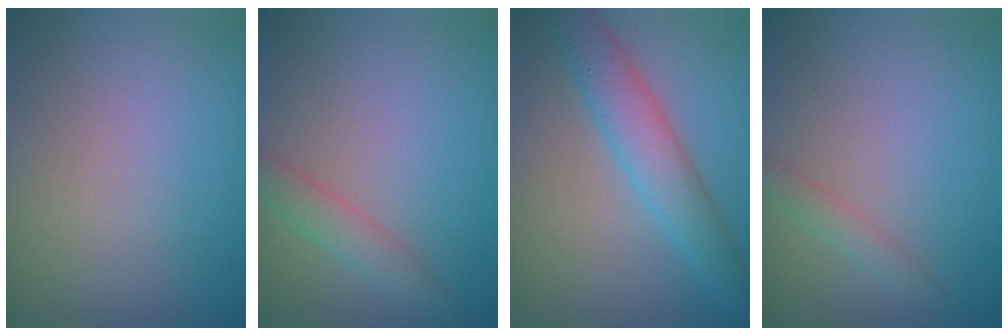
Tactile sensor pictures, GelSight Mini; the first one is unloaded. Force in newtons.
{"total": 2.2, "press": 2.2, "slide": 0.1}
{"total": 4.8, "press": 4.8, "slide": 0.3}
{"total": 1.3, "press": 1.3, "slide": 0.1}